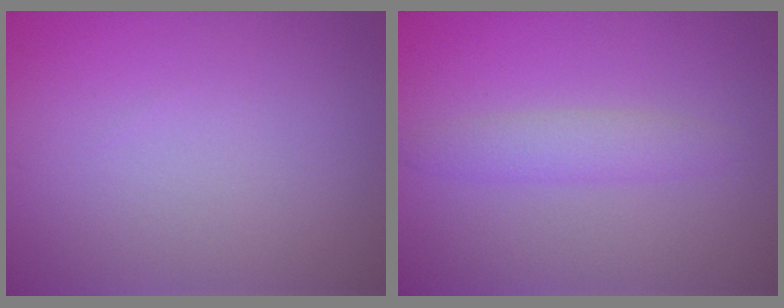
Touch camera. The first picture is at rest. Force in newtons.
{"total": 2.0, "press": 2.0, "slide": 0.1}